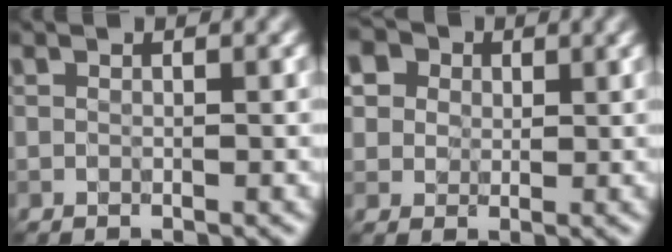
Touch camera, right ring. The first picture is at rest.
{"total": 7.3, "force": [3.5, 5.7, 2.8], "torque": [-0.057, 0.034, 0.030]}